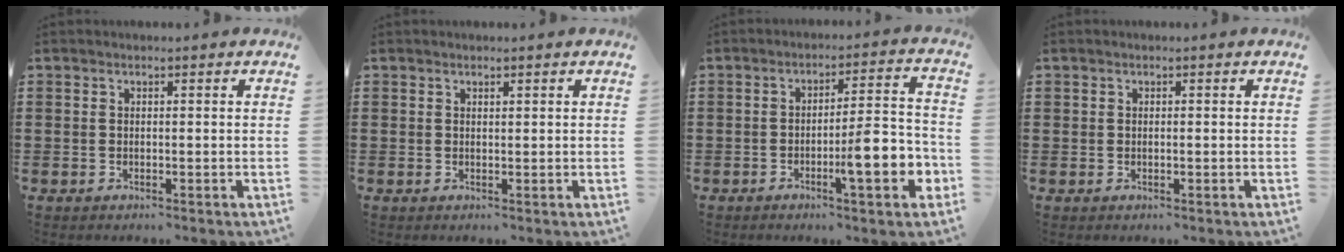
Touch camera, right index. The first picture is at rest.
{"total": 0.5, "force": [0.4, 0.2, 0.2], "torque": [-0.004, 0.001, 0.008]}
{"total": 9.2, "force": [-3.4, 1.7, 8.4], "torque": [-0.117, -0.005, -0.059]}
{"total": 0.0}